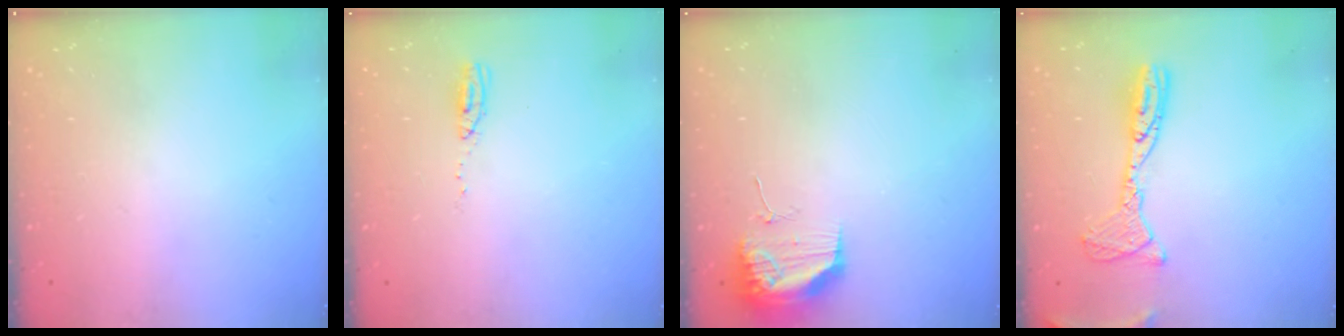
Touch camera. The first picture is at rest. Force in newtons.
{"total": 4.0, "press": 3.9, "slide": 1.2}
{"total": 17.0, "press": 13.3, "slide": 10.6}
{"total": 13.7, "press": 13.7, "slide": 1.3}